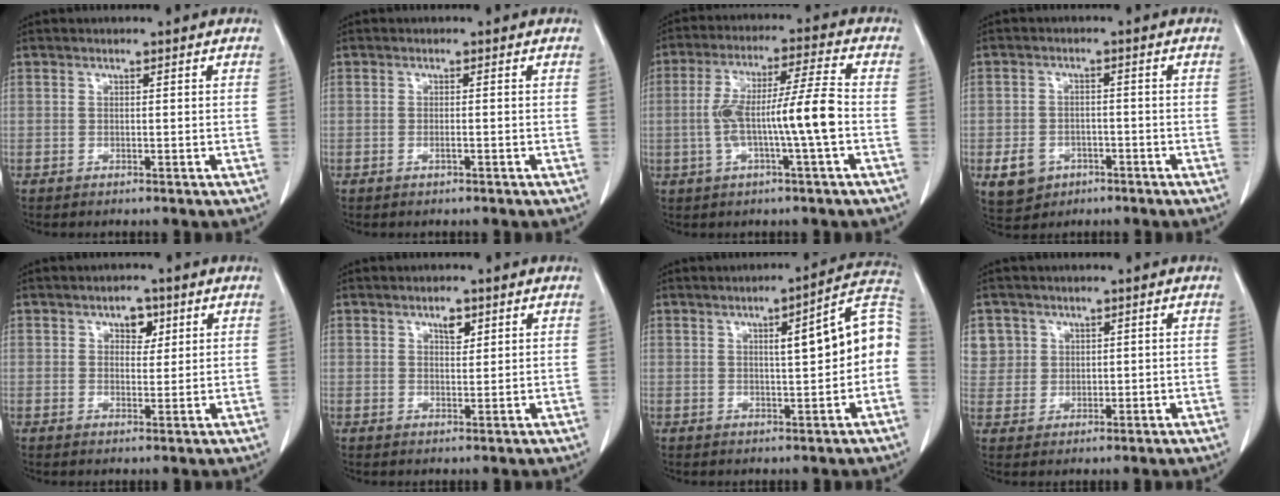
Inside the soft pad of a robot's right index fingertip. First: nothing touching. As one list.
[{"total": 0.6, "force": [-0.2, 0.0, 0.6], "torque": [-0.015, -0.001, -0.003]}, {"total": 11.3, "force": [-1.8, 0.1, 11.2], "torque": [-0.213, 0.018, -0.037]}, {"total": 5.3, "force": [-2.4, 4.3, 1.9], "torque": [-0.036, 0.003, -0.028]}, {"total": 3.3, "force": [1.6, 2.0, 2.0], "torque": [-0.024, 0.004, 0.023]}, {"total": 2.5, "force": [1.4, 1.1, 1.6], "torque": [-0.025, -0.003, 0.024]}, {"total": 10.1, "force": [0.6, 1.5, 10.0], "torque": [-0.128, 0.030, 0.005]}, {"total": 6.2, "force": [2.8, 5.5, 0.1], "torque": [0.004, 0.009, 0.063]}]